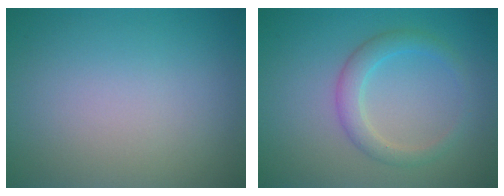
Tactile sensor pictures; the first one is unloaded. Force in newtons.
{"total": 2.5, "press": 2.5, "slide": 0.1}